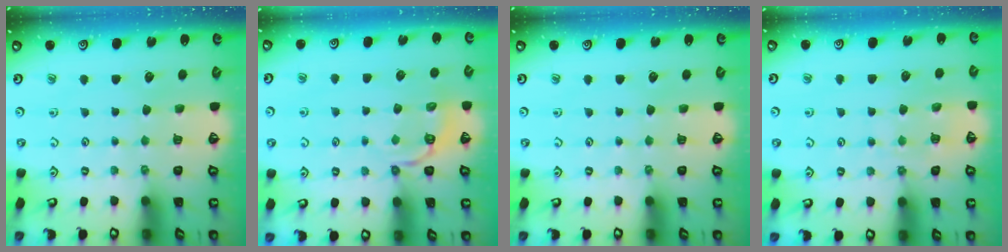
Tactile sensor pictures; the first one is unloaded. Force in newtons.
{"total": 6.6, "press": 6.3, "slide": 2.0}
{"total": 0.0}
{"total": 7.3, "press": 7.3, "slide": 0.8}